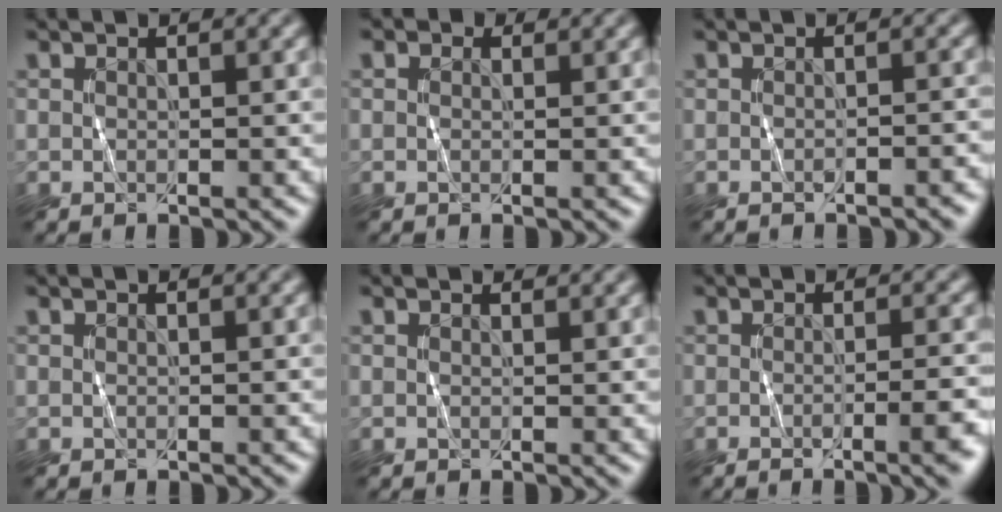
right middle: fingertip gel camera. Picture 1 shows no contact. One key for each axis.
{"total": 1.1, "fx": 0.6, "fy": 0.8, "fz": 0.5, "tx": -0.006, "ty": -0.002, "tz": 0.004}
{"total": 2.1, "fx": -1.2, "fy": 0.4, "fz": 1.6, "tx": -0.016, "ty": 0.001, "tz": -0.018}
{"total": 0.0}
{"total": 1.0, "fx": 0.9, "fy": 0.2, "fz": 0.3, "tx": -0.003, "ty": -0.002, "tz": 0.015}
{"total": 5.0, "fx": -1.5, "fy": 1.6, "fz": 4.5, "tx": -0.042, "ty": -0.007, "tz": -0.014}